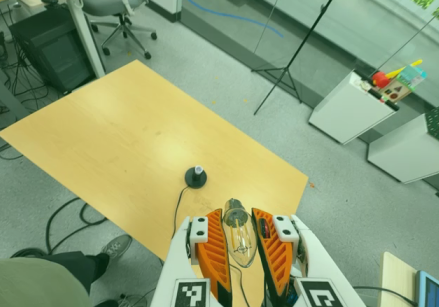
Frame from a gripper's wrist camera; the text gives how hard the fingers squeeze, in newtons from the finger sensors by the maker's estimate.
{"total": 19.3, "left": 21.3, "right": 17.3}